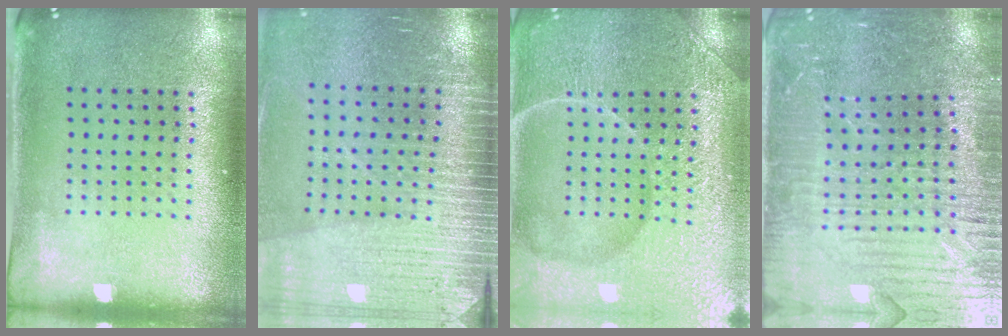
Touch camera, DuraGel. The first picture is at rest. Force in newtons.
{"total": 3.5, "press": 3.5, "slide": 0.5}
{"total": 7.5, "press": 7.4, "slide": 1.0}
{"total": 3.8, "press": 3.7, "slide": 1.0}